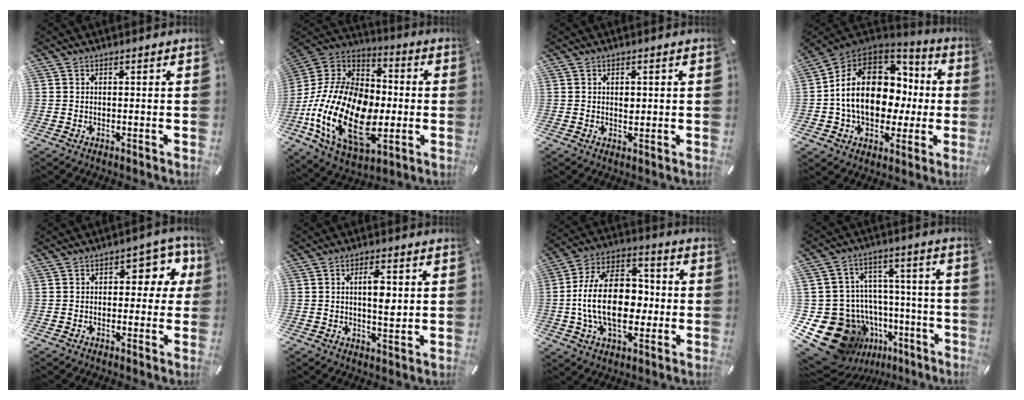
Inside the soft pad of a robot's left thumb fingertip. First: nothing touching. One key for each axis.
{"total": 25.9, "fx": -7.4, "fy": 16.0, "fz": 19.0, "tx": -0.416, "ty": 0.014, "tz": -0.122}
{"total": 1.4, "fx": 0.3, "fy": 1.1, "fz": 0.9, "tx": -0.013, "ty": -0.002, "tz": 0.005}
{"total": 18.3, "fx": 0.1, "fy": 14.1, "fz": 11.6, "tx": -0.222, "ty": 0.010, "tz": 0.009}
{"total": 7.8, "fx": 1.6, "fy": 5.0, "fz": 5.7, "tx": -0.066, "ty": -0.003, "tz": 0.021}
{"total": 6.1, "fx": 1.1, "fy": 2.6, "fz": 5.4, "tx": -0.085, "ty": -0.005, "tz": 0.014}
{"total": 19.8, "fx": -2.0, "fy": 13.0, "fz": 14.8, "tx": -0.284, "ty": 0.010, "tz": -0.039}
{"total": 20.9, "fx": -9.4, "fy": 16.5, "fz": 8.7, "tx": -0.140, "ty": 0.044, "tz": -0.107}